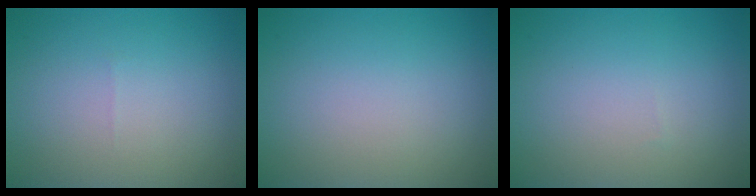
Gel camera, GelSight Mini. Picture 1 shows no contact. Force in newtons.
{"total": 0.0}
{"total": 0.0}